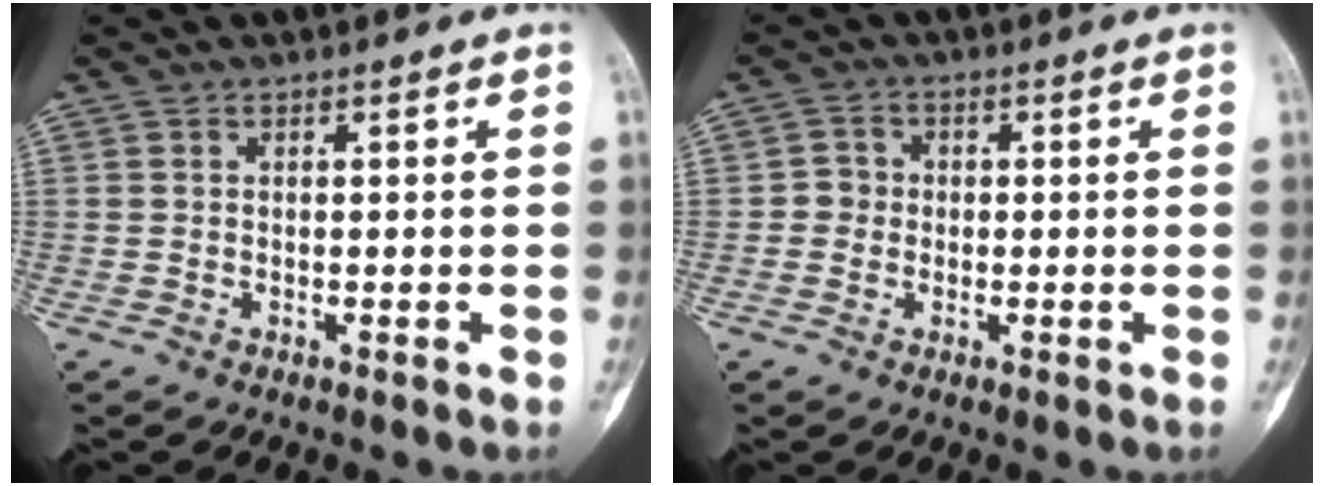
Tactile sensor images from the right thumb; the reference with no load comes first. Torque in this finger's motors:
{"motor_torque": [-0.17, 0.05, 0.15, -0.10, -0.07]}